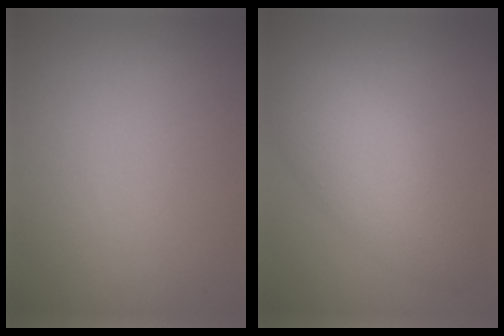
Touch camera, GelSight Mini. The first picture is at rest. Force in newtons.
{"total": 5.0, "press": 5.0, "slide": 0.1}